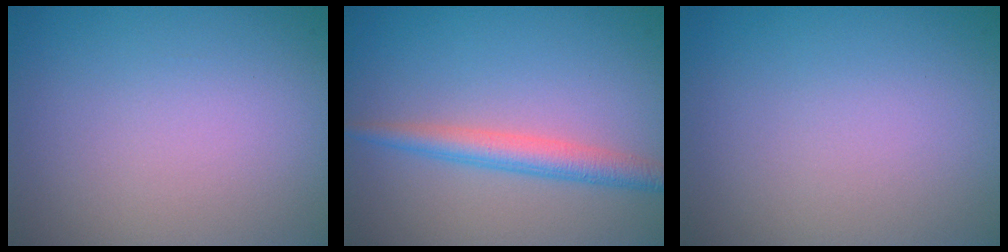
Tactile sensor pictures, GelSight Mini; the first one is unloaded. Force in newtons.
{"total": 2.9, "press": 2.9, "slide": 0.1}
{"total": 0.0}